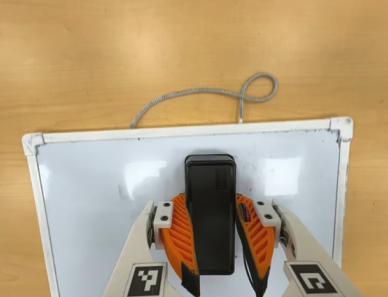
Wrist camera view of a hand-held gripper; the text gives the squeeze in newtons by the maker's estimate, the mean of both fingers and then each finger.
{"total": 14.9, "left": 13.6, "right": 16.2}